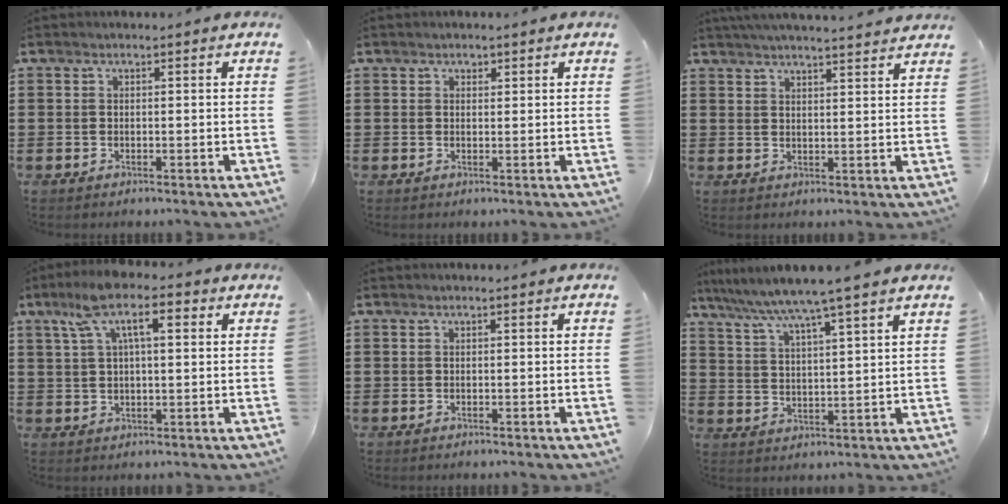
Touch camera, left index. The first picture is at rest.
{"total": 0.9, "force": [0.6, 0.6, 0.3], "torque": [-0.007, 0.003, 0.013]}
{"total": 3.3, "force": [3.2, -0.5, 0.6], "torque": [-0.020, -0.013, 0.058]}
{"total": 8.4, "force": [3.8, 2.9, 6.9], "torque": [-0.146, 0.011, 0.063]}
{"total": 0.0}
{"total": 6.1, "force": [5.2, -1.2, 2.9], "torque": [-0.077, -0.032, 0.085]}